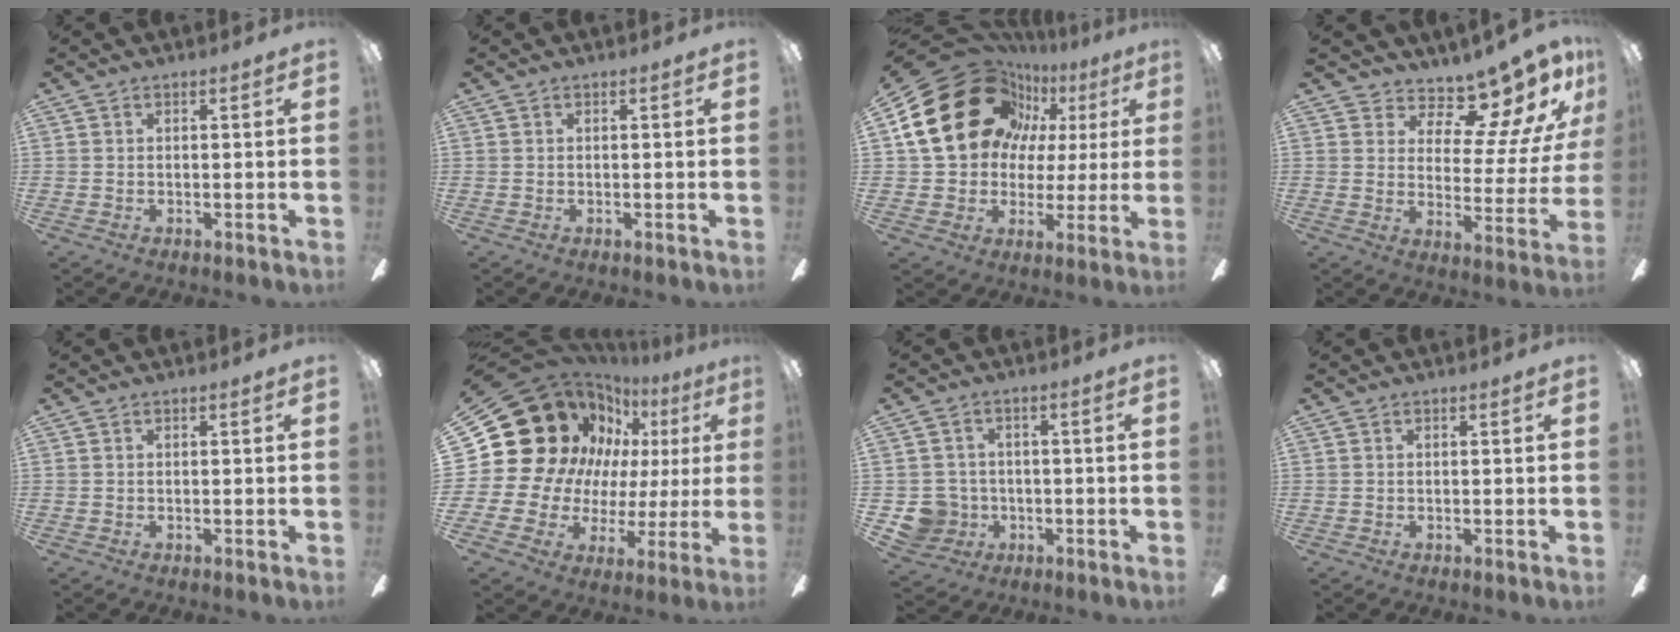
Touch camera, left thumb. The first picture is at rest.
{"total": 0.0}
{"total": 25.2, "force": [8.4, 20.1, 12.6], "torque": [-0.236, -0.038, 0.172]}
{"total": 13.1, "force": [10.5, 5.5, 5.4], "torque": [-0.085, -0.086, 0.184]}
{"total": 0.0}
{"total": 22.4, "force": [9.5, 17.5, 10.2], "torque": [-0.212, -0.077, 0.217]}
{"total": 6.7, "force": [-1.5, 6.4, 1.0], "torque": [-0.042, 0.008, -0.023]}
{"total": 0.0}